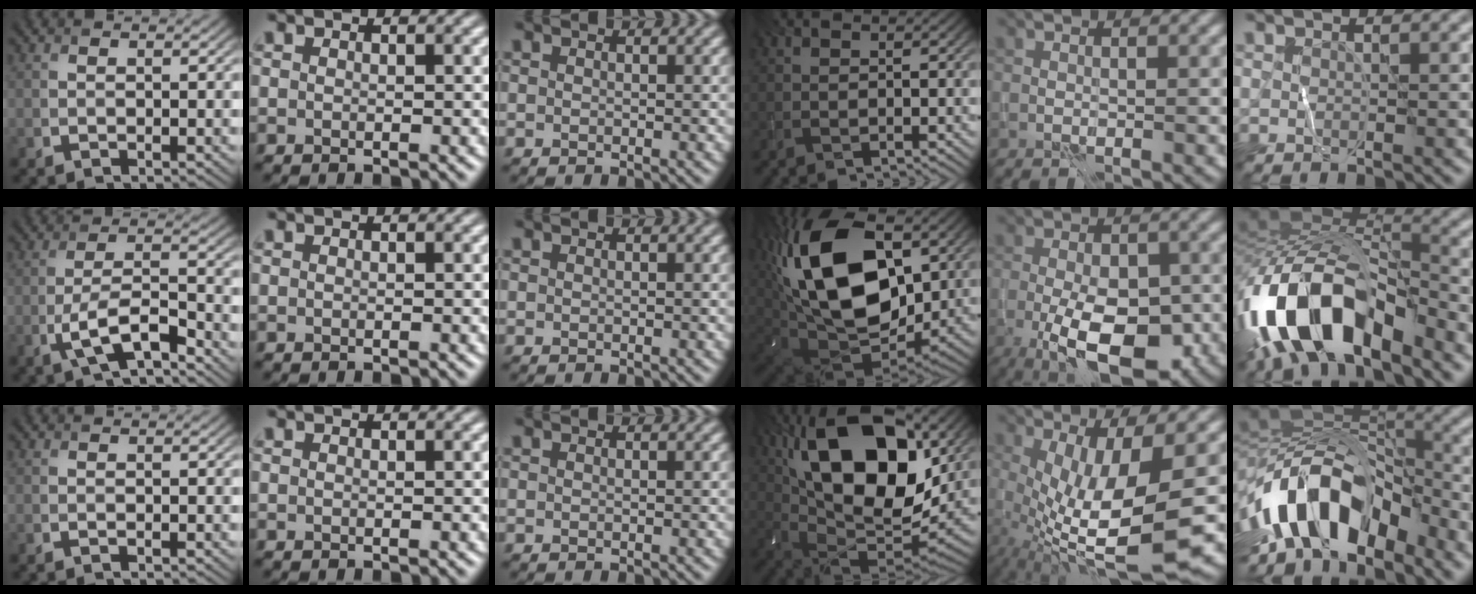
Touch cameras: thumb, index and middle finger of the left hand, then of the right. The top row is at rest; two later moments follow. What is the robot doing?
{"motion": "wipe", "object": "whiteboard"}